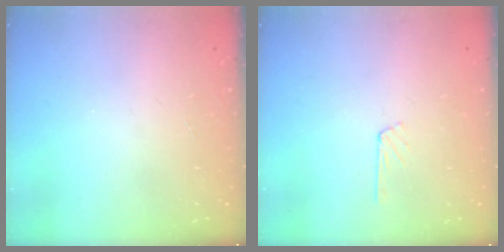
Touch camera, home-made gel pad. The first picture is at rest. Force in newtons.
{"total": 3.0, "press": 3.0, "slide": 0.3}